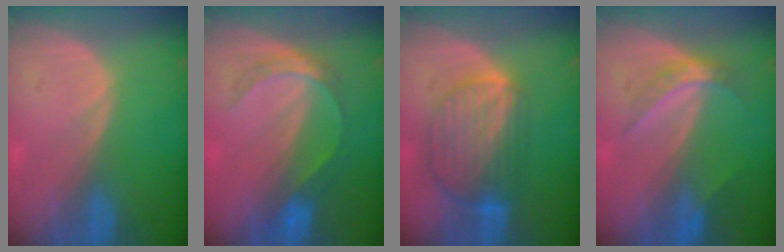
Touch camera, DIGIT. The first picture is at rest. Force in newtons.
{"total": 5.4, "press": 5.0, "slide": 2.1}
{"total": 8.7, "press": 7.6, "slide": 4.2}
{"total": 4.6, "press": 4.1, "slide": 2.2}